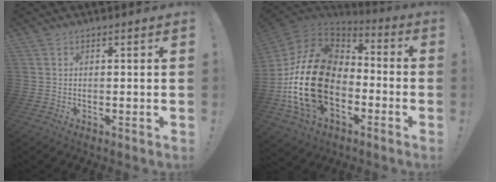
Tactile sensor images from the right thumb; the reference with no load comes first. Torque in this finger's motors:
{"motor_torque": [2.20, 2.81, 0.55, -0.06, 0.82]}